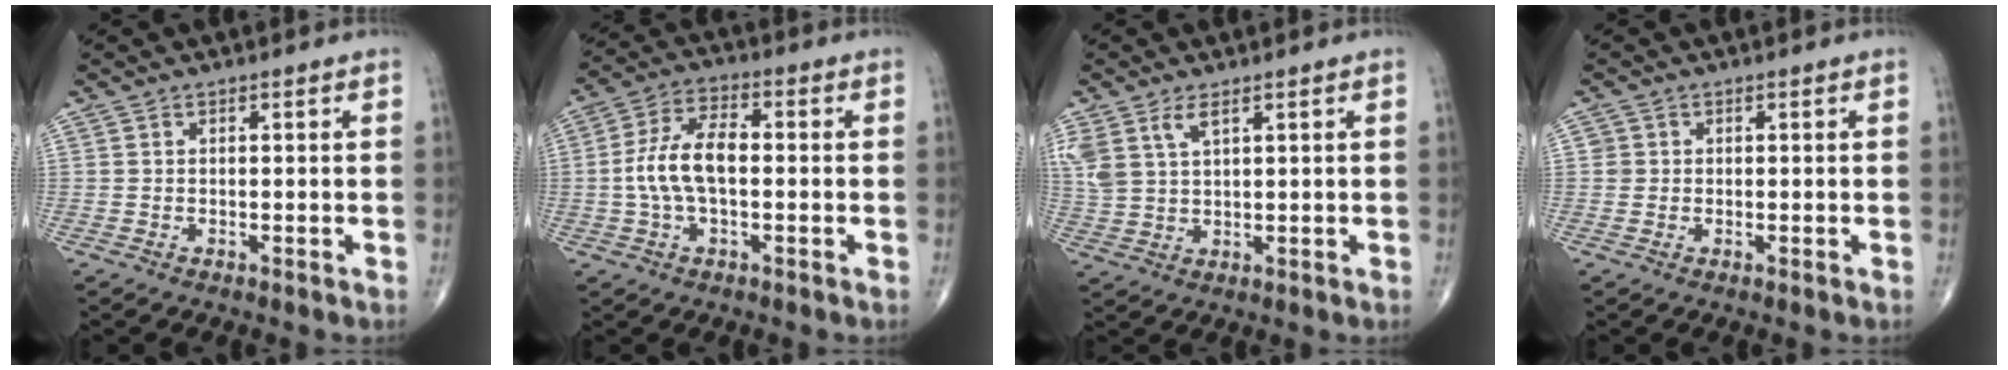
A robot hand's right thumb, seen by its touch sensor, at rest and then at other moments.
{"total": 9.9, "force": [-0.5, 5.0, 8.5], "torque": [-0.176, 0.026, -0.015]}
{"total": 6.7, "force": [3.7, 3.2, 4.6], "torque": [-0.105, -0.006, 0.082]}
{"total": 1.4, "force": [0.1, 1.3, 0.1], "torque": [0.008, 0.004, 0.000]}